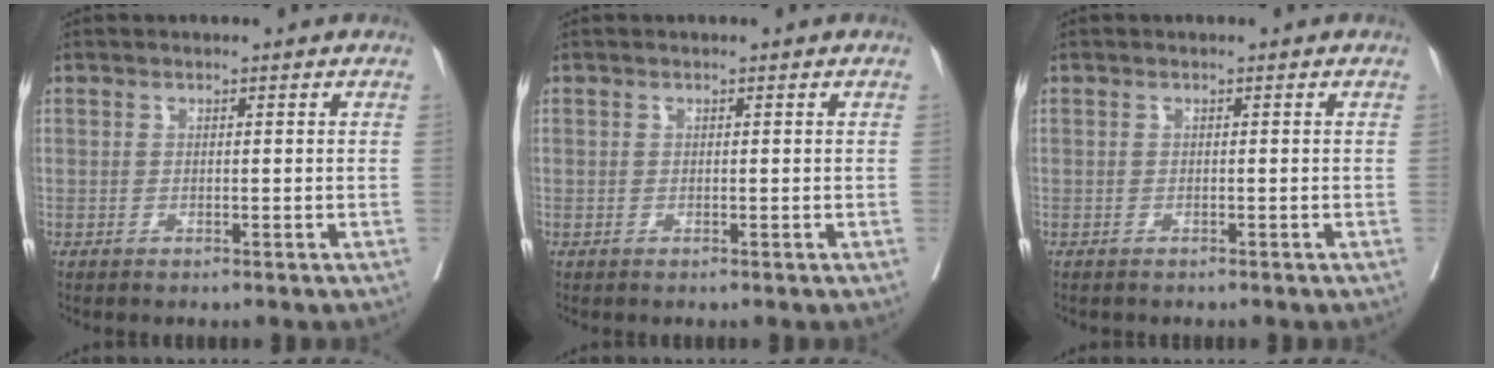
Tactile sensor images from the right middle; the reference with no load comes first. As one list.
[{"total": 0.0}, {"total": 1.1, "force": [-1.0, 0.4, 0.2], "torque": [-0.012, -0.002, -0.014]}]